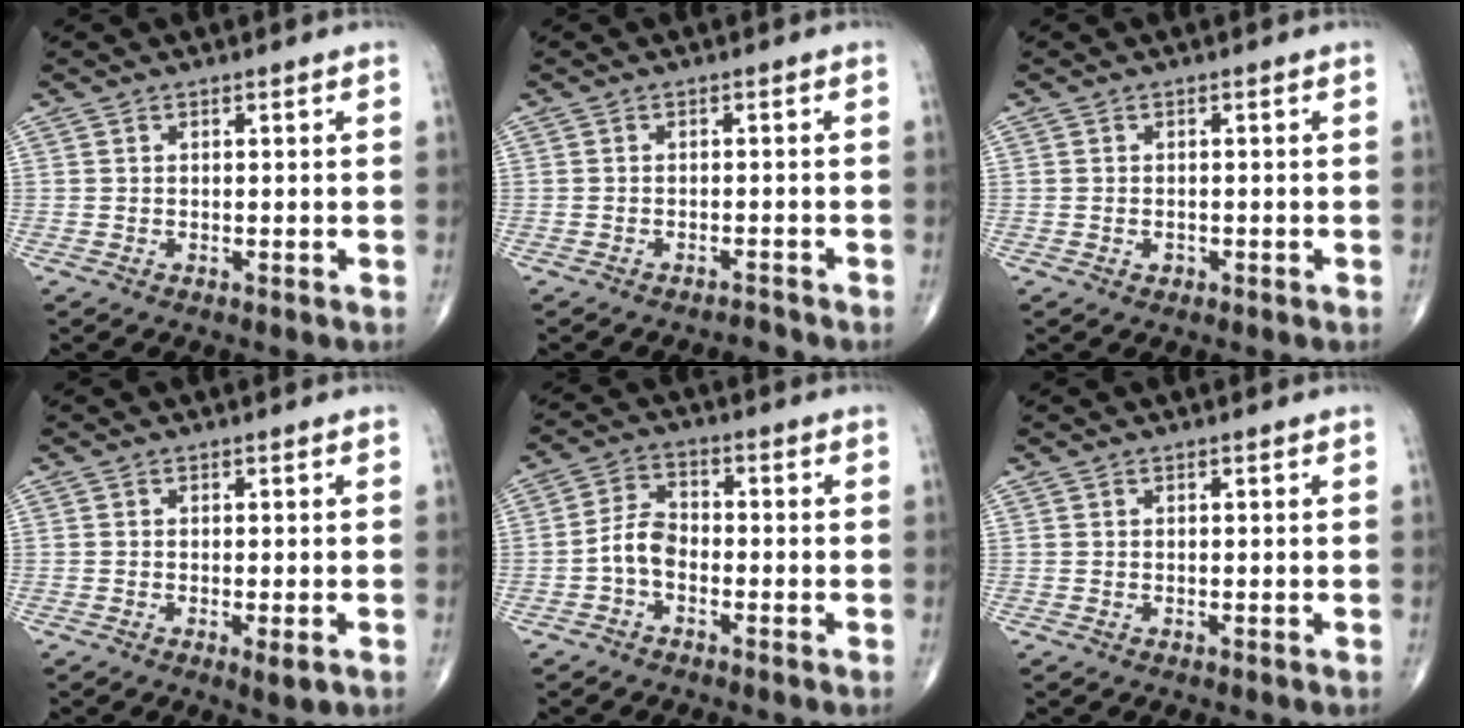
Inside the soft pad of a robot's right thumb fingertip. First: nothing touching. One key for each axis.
{"total": 1.2, "fx": -1.2, "fy": 0.1, "fz": -0.2, "tx": 0.002, "ty": 0.006, "tz": -0.017}
{"total": 0.9, "fx": -0.4, "fy": 0.8, "fz": 0.4, "tx": -0.004, "ty": 0.004, "tz": -0.002}
{"total": 2.4, "fx": -0.9, "fy": 0.6, "fz": 2.2, "tx": -0.036, "ty": -0.008, "tz": -0.012}
{"total": 5.1, "fx": -1.9, "fy": 3.2, "fz": 3.5, "tx": -0.060, "ty": 0.024, "tz": -0.044}
{"total": 0.0}